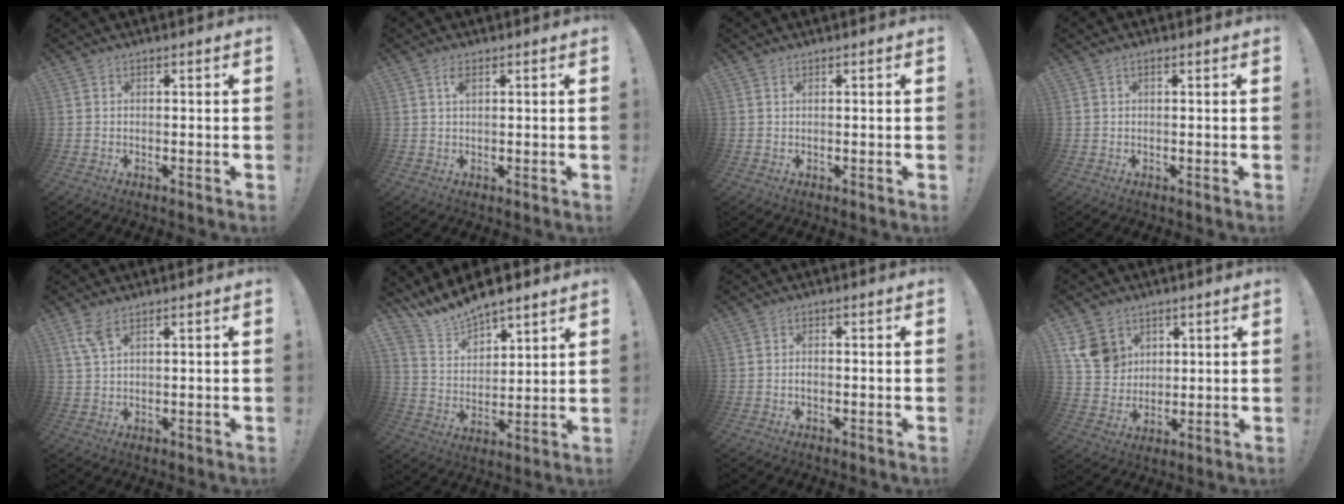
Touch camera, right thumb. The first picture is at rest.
{"total": 2.5, "force": [1.1, 1.0, 2.0], "torque": [-0.036, 0.000, 0.017]}
{"total": 0.6, "force": [0.3, 0.3, 0.4], "torque": [-0.008, 0.000, 0.007]}
{"total": 0.8, "force": [0.1, 0.2, 0.7], "torque": [-0.016, 0.001, 0.002]}
{"total": 4.9, "force": [2.9, 1.5, 3.6], "torque": [-0.076, -0.006, 0.055]}
{"total": 10.7, "force": [10.2, 2.3, 2.2], "torque": [-0.072, -0.080, 0.191]}
{"total": 0.7, "force": [-0.3, 0.5, 0.4], "torque": [-0.008, 0.004, -0.008]}
{"total": 10.7, "force": [5.1, 8.8, 3.3], "torque": [-0.043, -0.021, 0.106]}